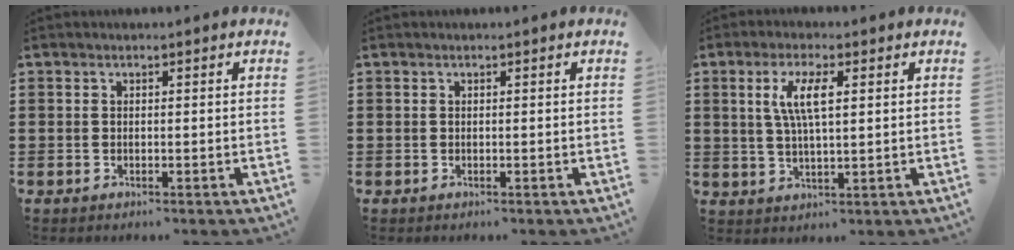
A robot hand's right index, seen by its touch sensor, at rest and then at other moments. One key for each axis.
{"total": 0.0}
{"total": 5.8, "fx": 1.5, "fy": 1.7, "fz": 5.3, "tx": -0.110, "ty": 0.007, "tz": 0.024}